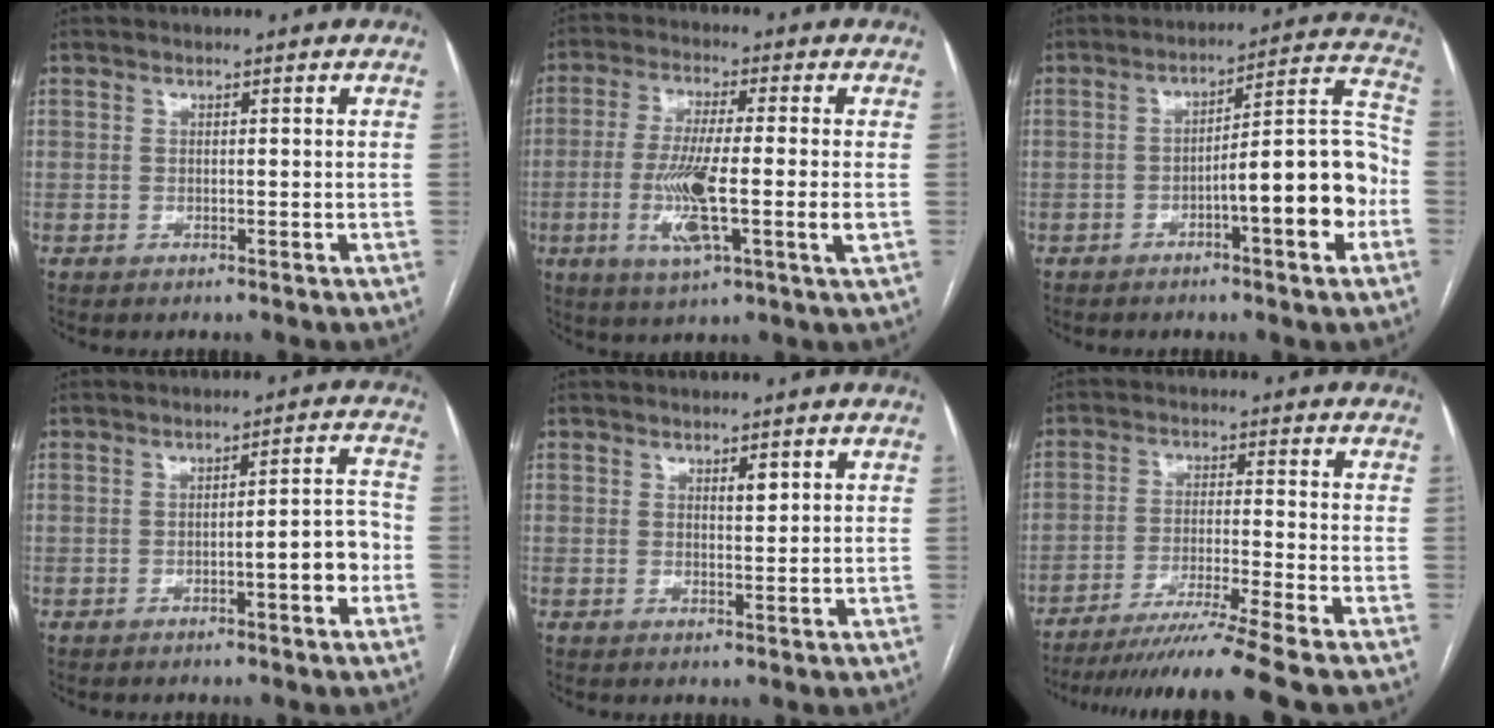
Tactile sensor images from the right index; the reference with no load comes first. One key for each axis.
{"total": 11.4, "fx": -2.1, "fy": 0.8, "fz": 11.2, "tx": -0.215, "ty": -0.012, "tz": -0.041}
{"total": 13.3, "fx": -4.1, "fy": 1.9, "fz": 12.5, "tx": -0.167, "ty": 0.031, "tz": -0.059}
{"total": 5.5, "fx": -1.9, "fy": 0.8, "fz": 5.1, "tx": -0.064, "ty": 0.015, "tz": -0.025}
{"total": 1.8, "fx": 1.0, "fy": 0.6, "fz": 1.4, "tx": -0.024, "ty": -0.003, "tz": 0.017}
{"total": 13.0, "fx": -11.0, "fy": -3.2, "fz": 6.3, "tx": -0.079, "ty": -0.037, "tz": -0.175}